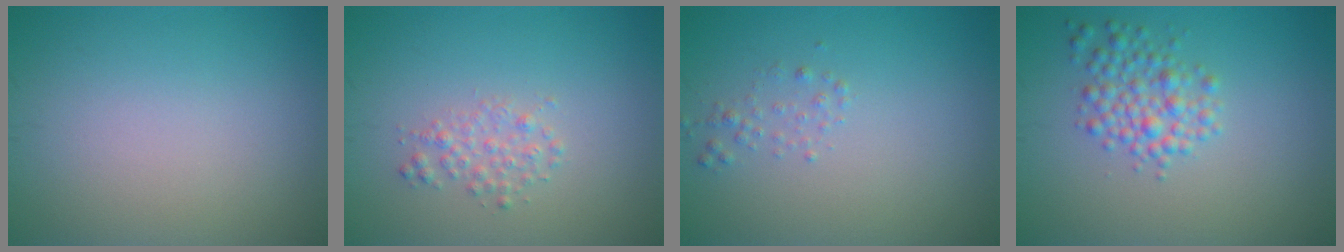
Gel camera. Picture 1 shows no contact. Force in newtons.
{"total": 1.6, "press": 1.6, "slide": 0.1}
{"total": 1.0, "press": 1.0, "slide": 0.1}
{"total": 3.1, "press": 3.1, "slide": 0.1}